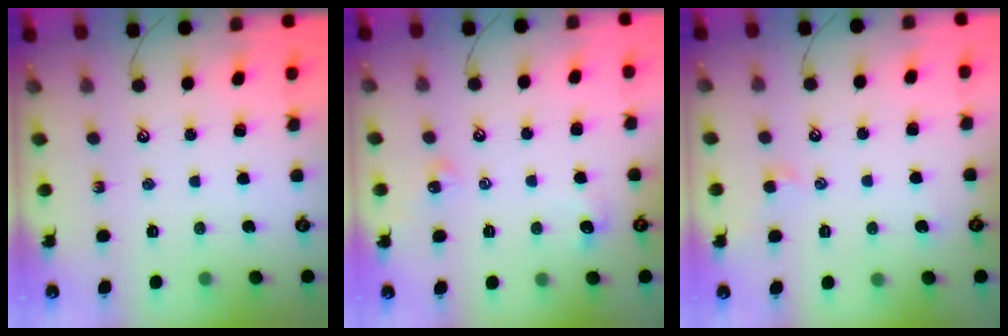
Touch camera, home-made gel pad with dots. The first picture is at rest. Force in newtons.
{"total": 2.5, "press": 2.4, "slide": 0.6}
{"total": 0.5, "press": 0.3, "slide": 0.4}